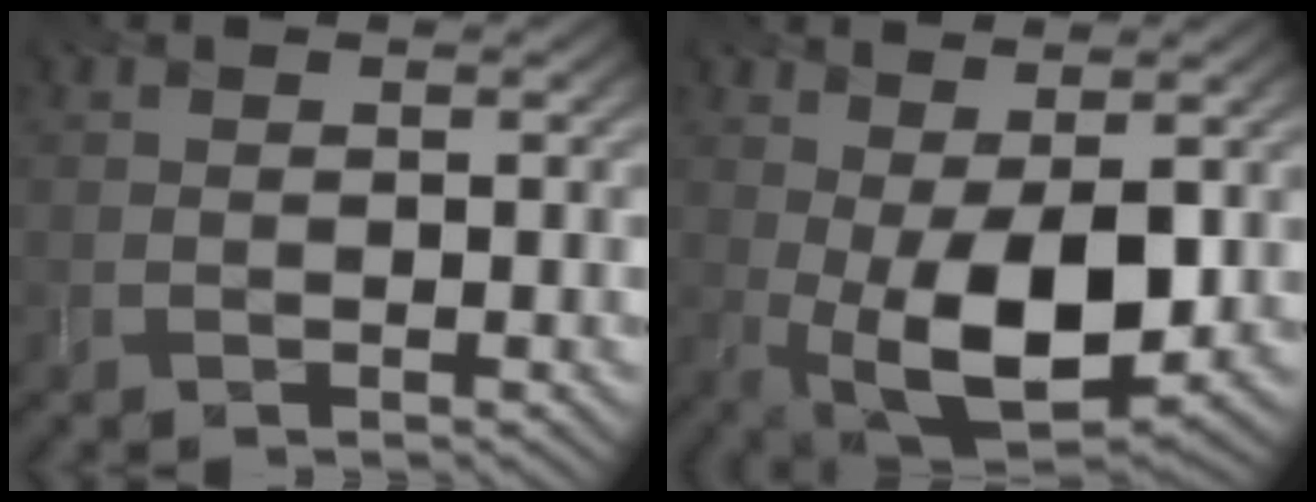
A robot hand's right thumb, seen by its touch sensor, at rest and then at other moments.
{"total": 11.0, "force": [-0.5, 5.3, 9.6], "torque": [-0.188, -0.012, -0.001]}